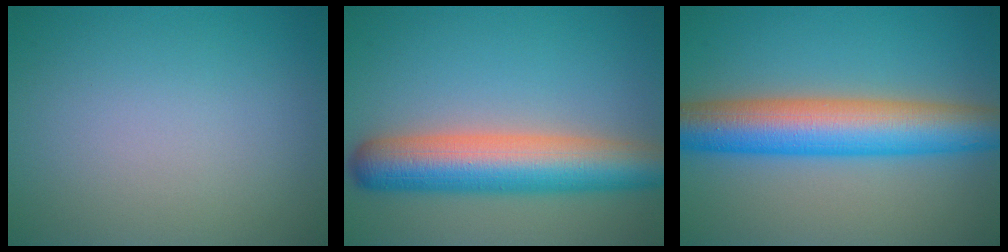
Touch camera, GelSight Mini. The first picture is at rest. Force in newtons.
{"total": 8.8, "press": 8.8, "slide": 0.5}
{"total": 9.3, "press": 9.2, "slide": 0.3}